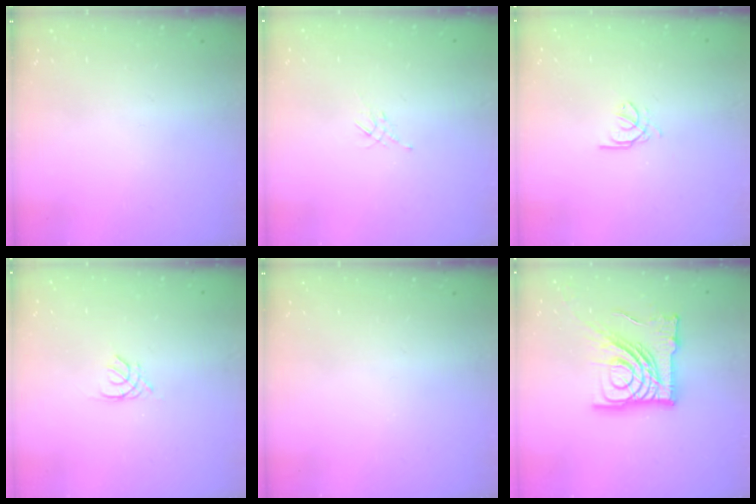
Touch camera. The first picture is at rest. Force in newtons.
{"total": 2.1, "press": 2.0, "slide": 0.5}
{"total": 2.6, "press": 2.6, "slide": 0.3}
{"total": 1.3, "press": 1.3, "slide": 0.3}
{"total": 0.0}
{"total": 22.2, "press": 22.1, "slide": 2.7}